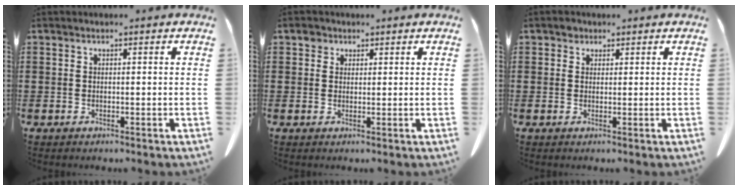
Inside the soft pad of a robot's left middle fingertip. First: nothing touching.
{"total": 1.7, "force": [1.2, 1.2, 0.3], "torque": [-0.002, 0.000, 0.021]}
{"total": 1.2, "force": [0.8, 0.9, 0.2], "torque": [-0.006, 0.004, 0.015]}